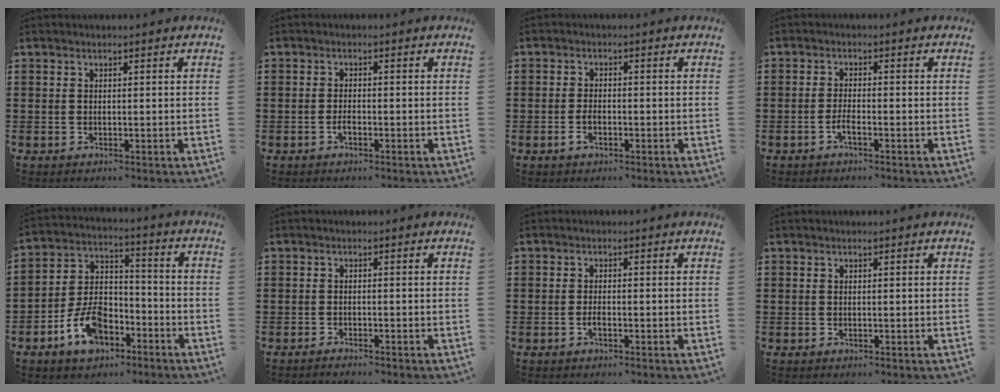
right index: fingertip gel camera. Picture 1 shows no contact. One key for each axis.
{"total": 1.5, "fx": -0.8, "fy": 0.3, "fz": 1.2, "tx": -0.026, "ty": -0.007, "tz": -0.013}
{"total": 2.0, "fx": -0.9, "fy": 0.9, "fz": 1.6, "tx": -0.032, "ty": -0.003, "tz": -0.015}
{"total": 2.0, "fx": -1.2, "fy": 0.1, "fz": 1.7, "tx": -0.039, "ty": -0.007, "tz": -0.022}
{"total": 9.0, "fx": -5.3, "fy": 5.2, "fz": 5.1, "tx": -0.119, "ty": 0.015, "tz": -0.100}
{"total": 1.0, "fx": -1.0, "fy": -0.1, "fz": 0.1, "tx": -0.004, "ty": -0.001, "tz": -0.020}
{"total": 1.3, "fx": -0.6, "fy": 0.2, "fz": 1.1, "tx": -0.024, "ty": -0.007, "tz": -0.009}
{"total": 0.0}